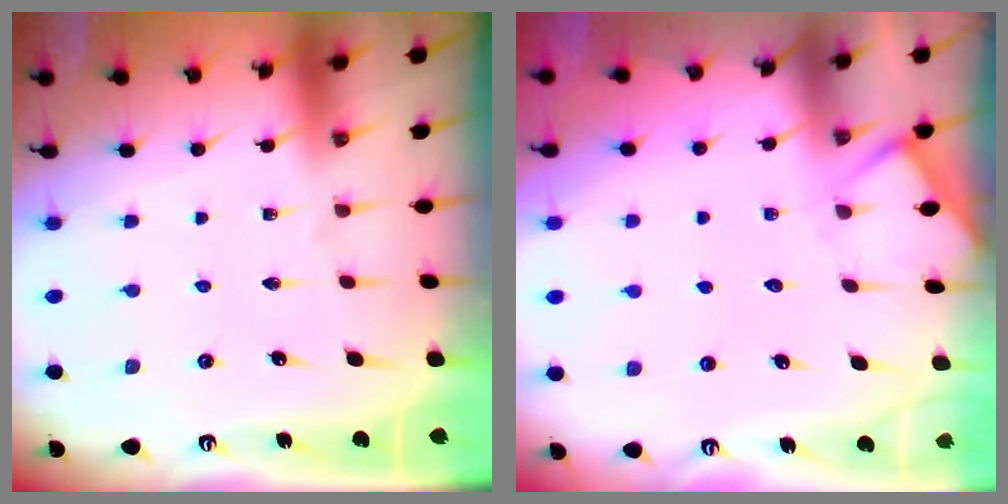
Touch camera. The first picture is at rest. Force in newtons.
{"total": 5.3, "press": 5.3, "slide": 0.3}